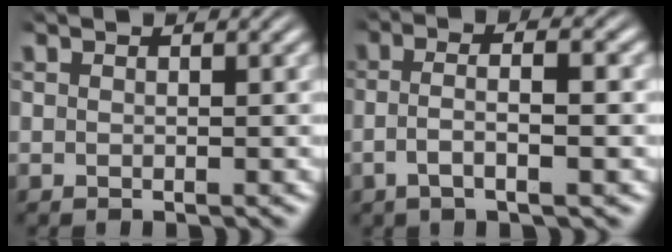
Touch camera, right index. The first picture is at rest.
{"total": 3.6, "force": [-1.0, 0.8, 3.3], "torque": [-0.066, -0.006, -0.017]}